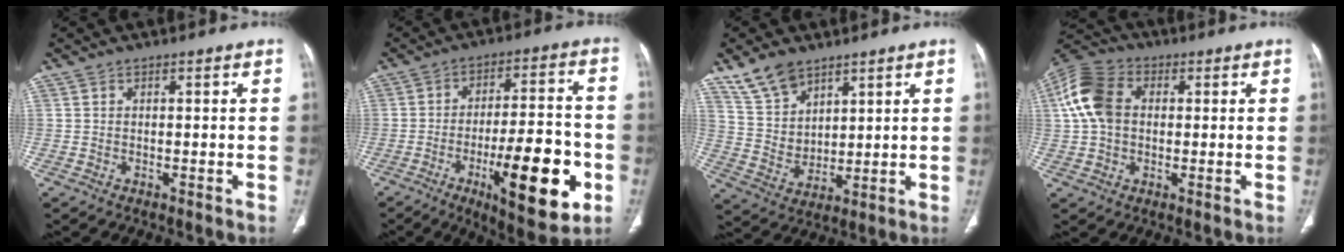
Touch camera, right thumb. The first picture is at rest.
{"total": 20.1, "force": [-6.9, 6.2, 17.8], "torque": [-0.251, 0.022, -0.093]}
{"total": 9.3, "force": [6.8, 5.1, 3.7], "torque": [-0.054, -0.035, 0.143]}
{"total": 11.2, "force": [1.5, 8.1, 7.6], "torque": [-0.150, 0.027, 0.021]}